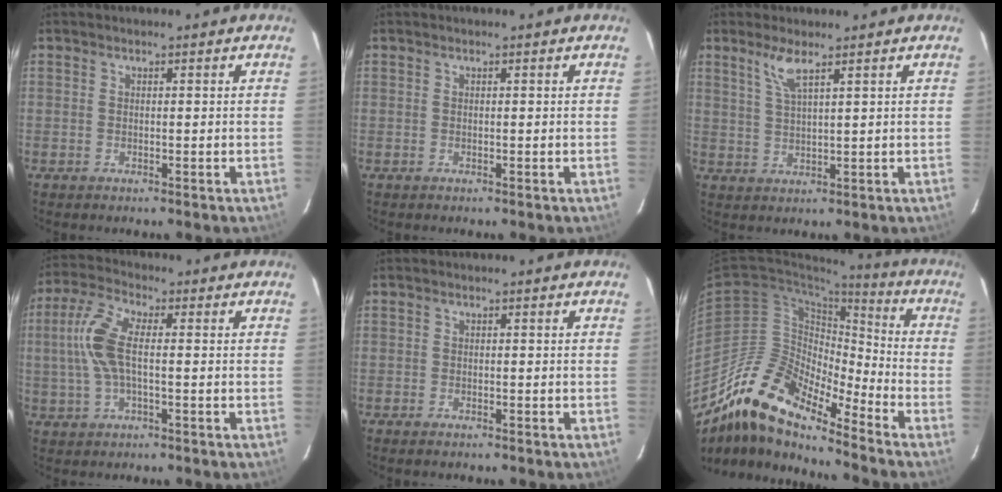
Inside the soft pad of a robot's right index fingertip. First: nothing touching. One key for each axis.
{"total": 0.0}
{"total": 4.0, "fx": 2.7, "fy": 0.0, "fz": 2.9, "tx": -0.063, "ty": -0.002, "tz": 0.056}
{"total": 9.3, "fx": 0.1, "fy": 3.8, "fz": 8.5, "tx": -0.184, "ty": 0.014, "tz": 0.000}
{"total": 0.8, "fx": -0.7, "fy": -0.1, "fz": 0.3, "tx": -0.010, "ty": -0.005, "tz": -0.015}
{"total": 16.3, "fx": -13.4, "fy": 3.7, "fz": 8.6, "tx": -0.137, "ty": -0.014, "tz": -0.270}